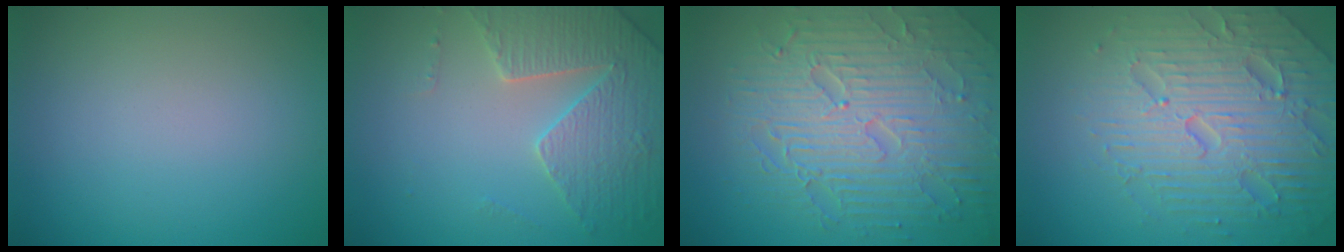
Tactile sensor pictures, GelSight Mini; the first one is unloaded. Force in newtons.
{"total": 4.4, "press": 4.0, "slide": 1.8}
{"total": 8.8, "press": 6.3, "slide": 6.1}
{"total": 7.4, "press": 7.3, "slide": 1.6}